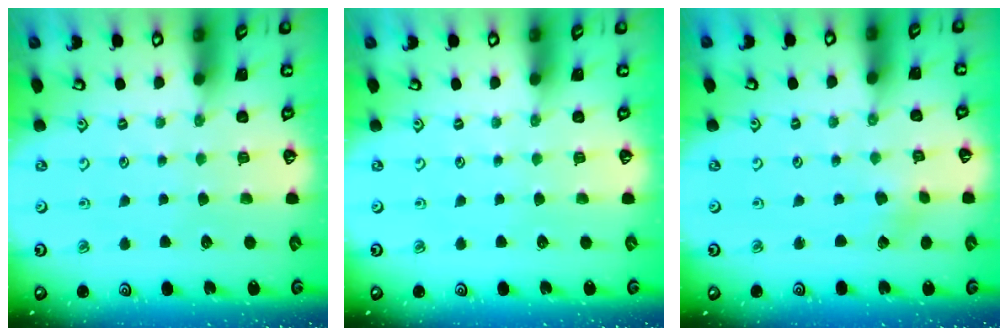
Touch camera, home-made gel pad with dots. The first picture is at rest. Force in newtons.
{"total": 0.0}
{"total": 0.5, "press": 0.5, "slide": 0.0}